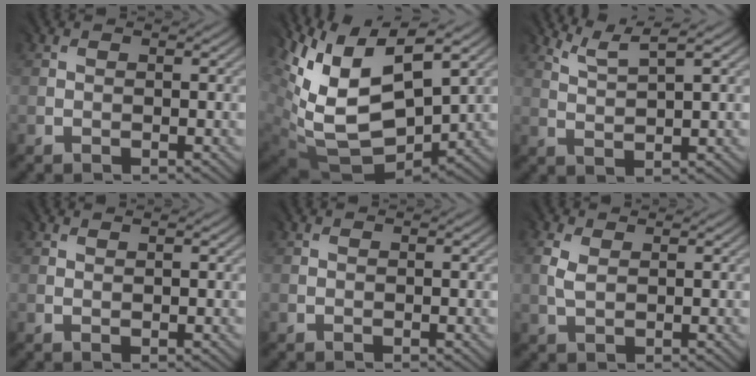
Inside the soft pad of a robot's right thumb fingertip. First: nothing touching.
{"total": 13.9, "force": [4.8, 8.5, 10.0], "torque": [-0.231, -0.014, 0.113]}
{"total": 3.4, "force": [2.8, 0.0, 1.9], "torque": [-0.039, 0.004, 0.067]}
{"total": 0.6, "force": [0.5, -0.2, 0.0], "torque": [-0.001, 0.001, 0.014]}
{"total": 0.0}
{"total": 1.3, "force": [0.6, 0.8, 0.8], "torque": [-0.031, 0.002, 0.015]}